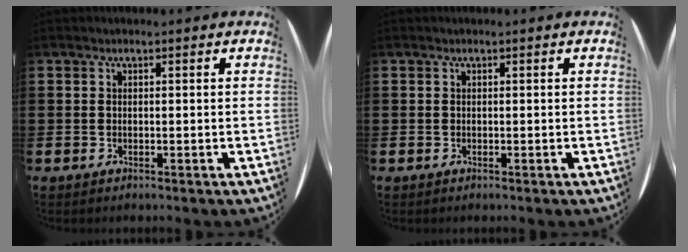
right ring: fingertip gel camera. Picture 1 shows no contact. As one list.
[{"total": 0.0}]